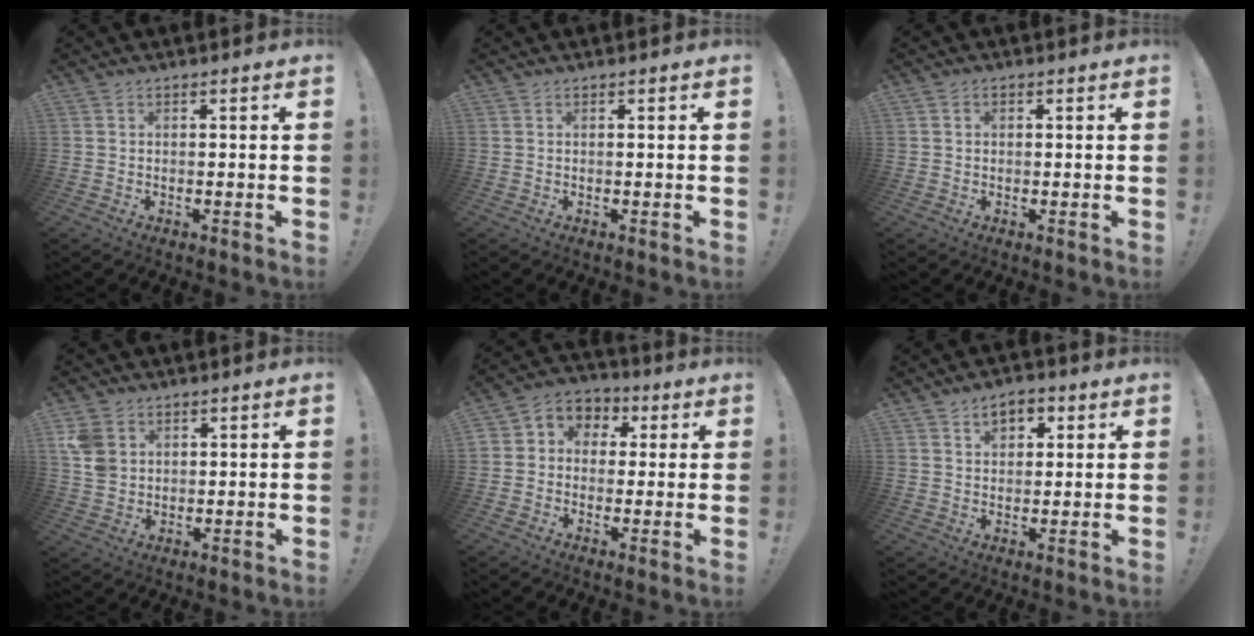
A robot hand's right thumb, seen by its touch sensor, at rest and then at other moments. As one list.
[{"total": 0.0}, {"total": 0.9, "force": [0.0, 0.9, 0.4], "torque": [0.001, -0.001, -0.001]}, {"total": 7.0, "force": [2.6, 5.6, 3.3], "torque": [-0.062, -0.005, 0.052]}, {"total": 6.1, "force": [-0.9, 5.8, 1.9], "torque": [-0.023, 0.007, -0.011]}, {"total": 5.9, "force": [2.7, 4.2, 3.2], "torque": [-0.033, -0.007, 0.046]}]